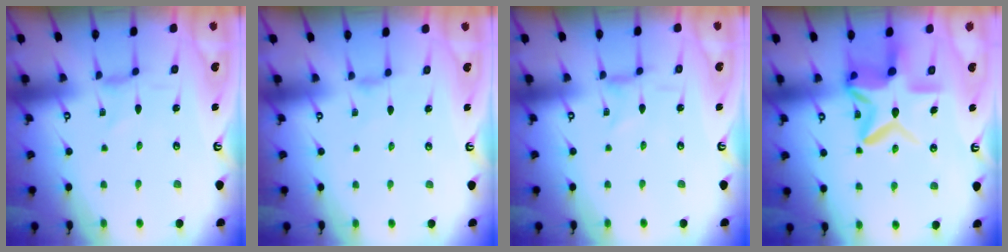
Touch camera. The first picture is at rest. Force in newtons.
{"total": 1.9, "press": 1.8, "slide": 0.5}
{"total": 0.0}
{"total": 16.2, "press": 16.1, "slide": 1.2}